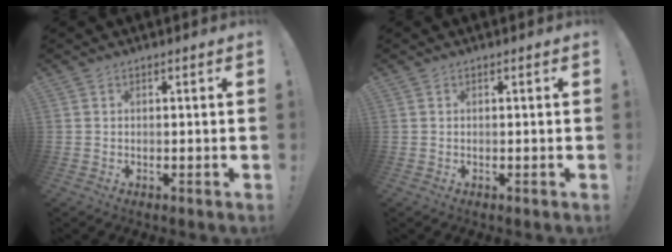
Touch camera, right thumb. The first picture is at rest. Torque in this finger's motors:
{"motor_torque": [-0.02, -0.14, 0.08, 0.17, -0.08]}